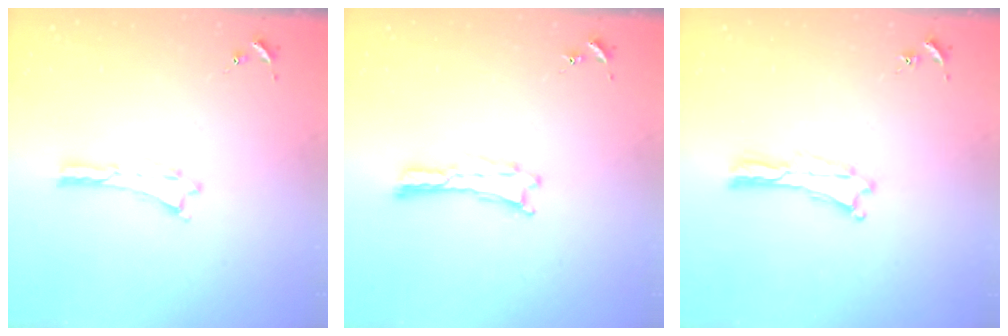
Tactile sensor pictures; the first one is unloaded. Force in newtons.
{"total": 0.0}
{"total": 0.0}